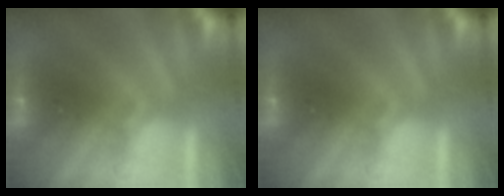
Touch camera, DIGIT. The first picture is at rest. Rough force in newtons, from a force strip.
{"total": 0.0}